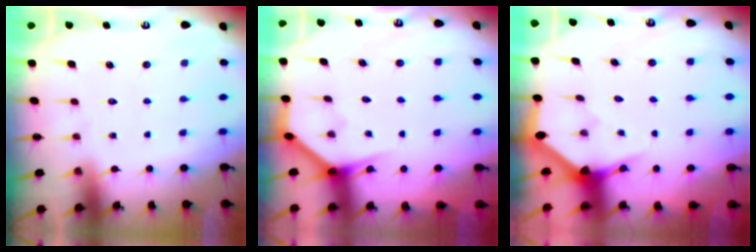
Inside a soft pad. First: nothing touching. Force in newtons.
{"total": 3.9, "press": 3.9, "slide": 0.4}
{"total": 3.5, "press": 3.5, "slide": 0.1}